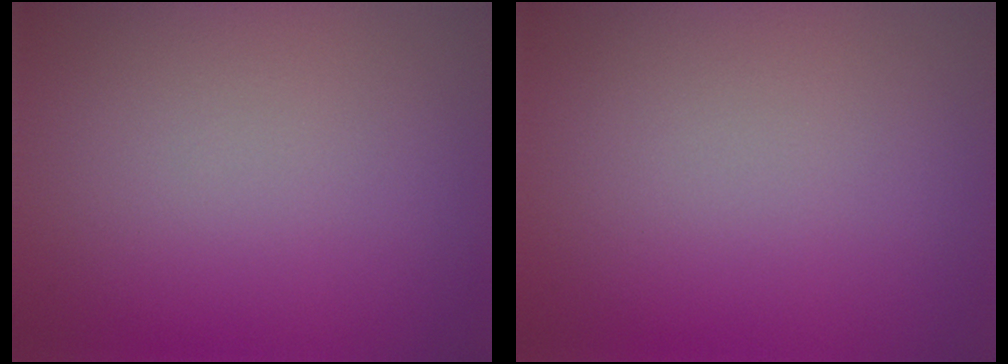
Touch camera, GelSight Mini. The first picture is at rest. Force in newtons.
{"total": 0.0}